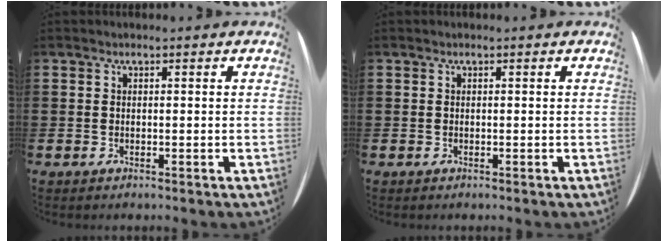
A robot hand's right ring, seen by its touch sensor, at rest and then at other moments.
{"total": 0.0}